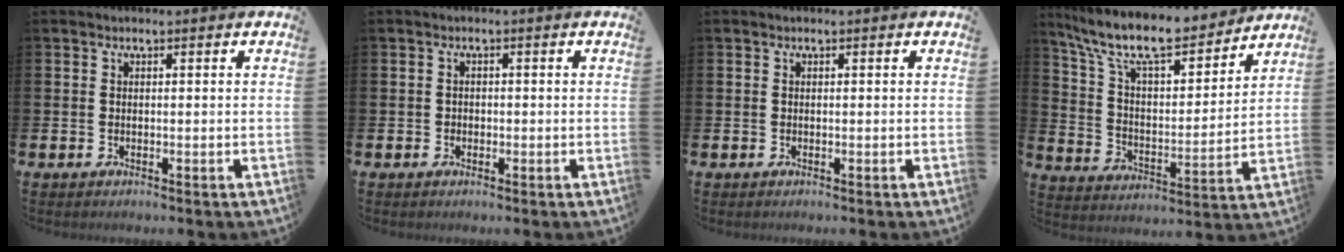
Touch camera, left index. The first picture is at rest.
{"total": 0.9, "force": [-0.5, 0.7, 0.0], "torque": [-0.001, 0.005, -0.011]}
{"total": 0.0}
{"total": 11.7, "force": [10.3, 2.8, 4.9], "torque": [-0.131, -0.063, 0.178]}